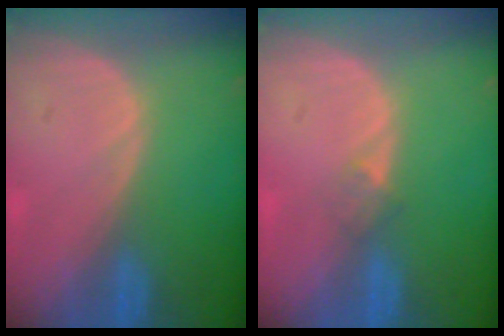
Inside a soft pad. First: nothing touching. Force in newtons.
{"total": 1.5, "press": 1.2, "slide": 1.0}